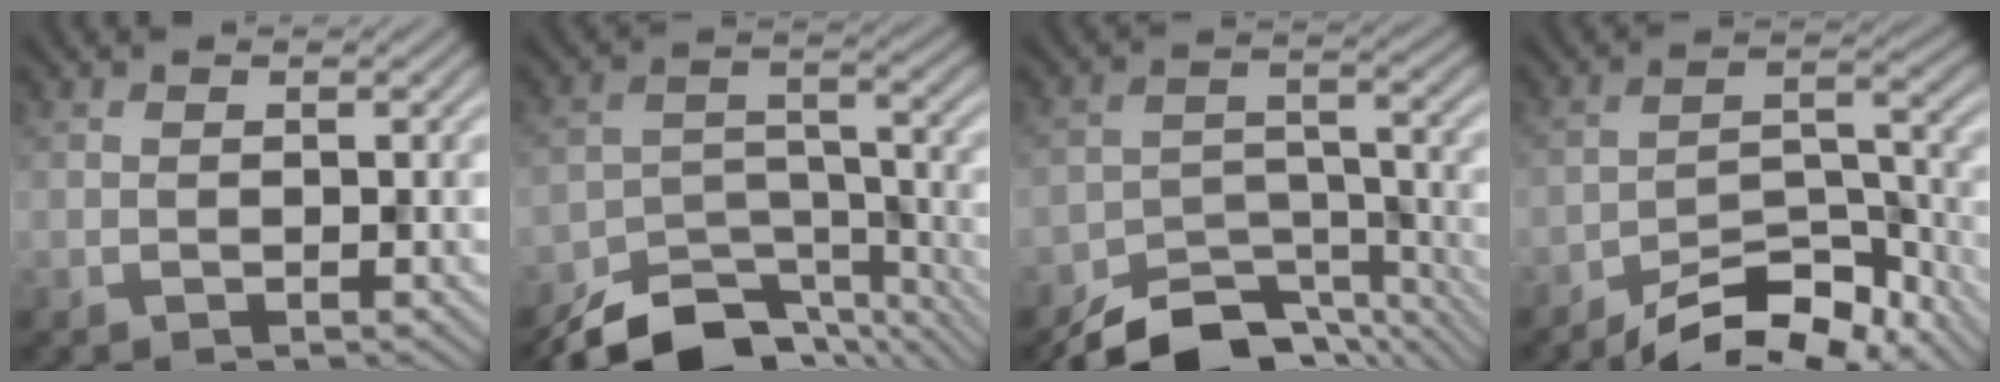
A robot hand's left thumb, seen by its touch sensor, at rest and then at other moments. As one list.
[{"total": 11.7, "force": [-9.6, 4.6, 4.7], "torque": [-0.084, -0.011, -0.159]}, {"total": 10.4, "force": [-8.8, 3.9, 4.0], "torque": [-0.062, -0.010, -0.145]}, {"total": 10.0, "force": [-8.5, 2.5, 4.6], "torque": [-0.069, 0.010, -0.149]}]